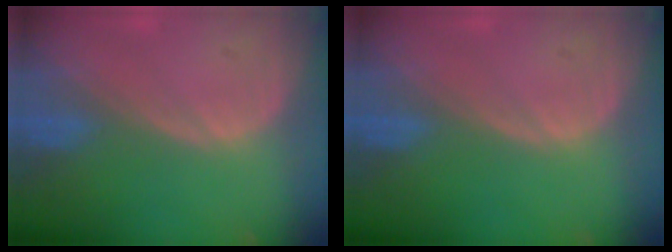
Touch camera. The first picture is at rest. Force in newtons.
{"total": 0.0}